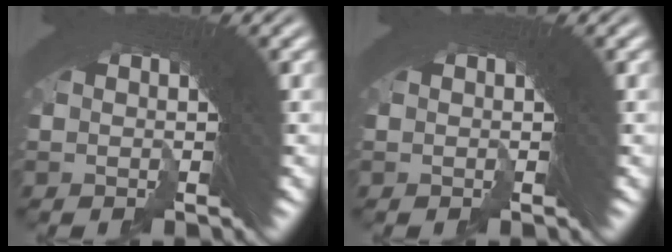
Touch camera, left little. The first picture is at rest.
{"total": 0.0}